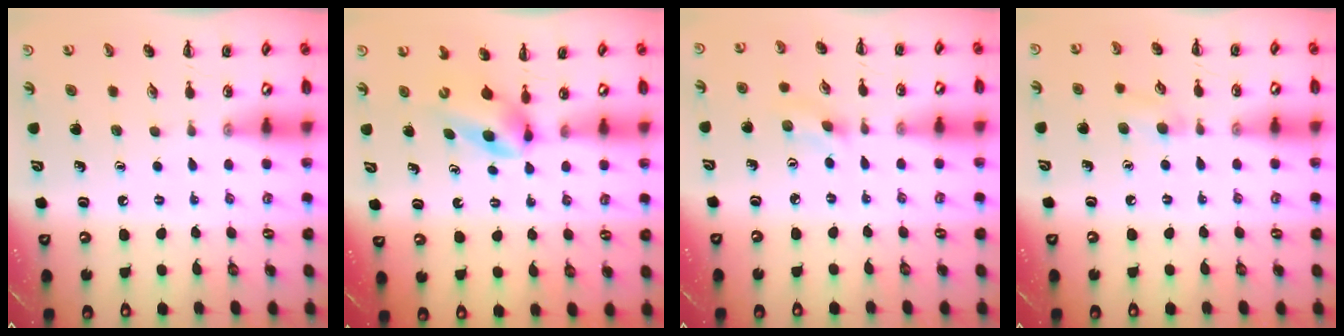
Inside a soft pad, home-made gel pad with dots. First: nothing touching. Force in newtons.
{"total": 3.1, "press": 3.0, "slide": 1.0}
{"total": 1.4, "press": 1.3, "slide": 0.4}
{"total": 7.2, "press": 6.8, "slide": 2.3}